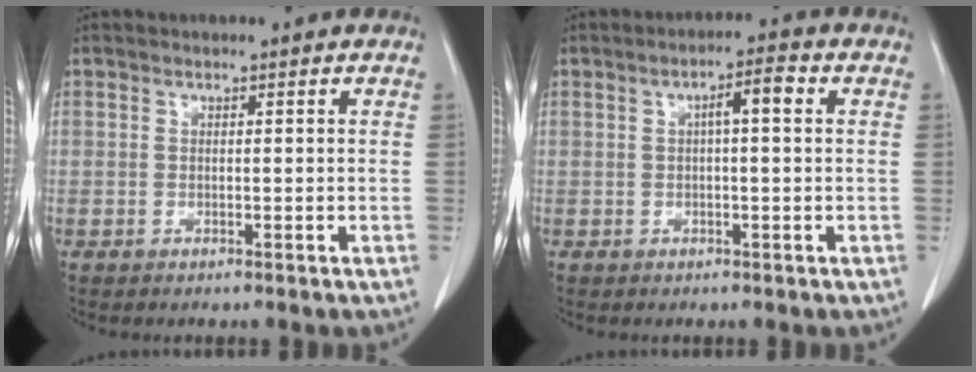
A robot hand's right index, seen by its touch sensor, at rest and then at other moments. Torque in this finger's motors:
{"motor_torque": [0.07, 0.06, 0.06, 0.04]}